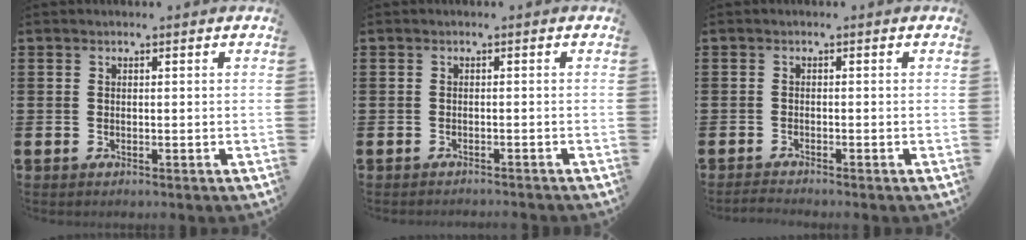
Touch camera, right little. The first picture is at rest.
{"total": 0.7, "force": [-0.7, -0.1, 0.0], "torque": [-0.001, -0.001, -0.015]}
{"total": 0.8, "force": [-0.8, 0.0, 0.3], "torque": [-0.006, 0.000, -0.016]}